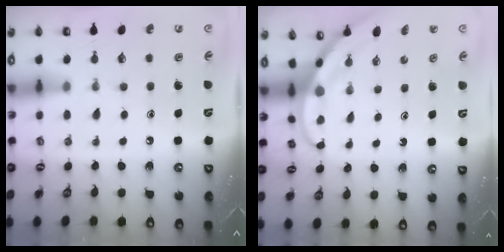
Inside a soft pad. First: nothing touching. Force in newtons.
{"total": 3.3, "press": 3.3, "slide": 0.1}